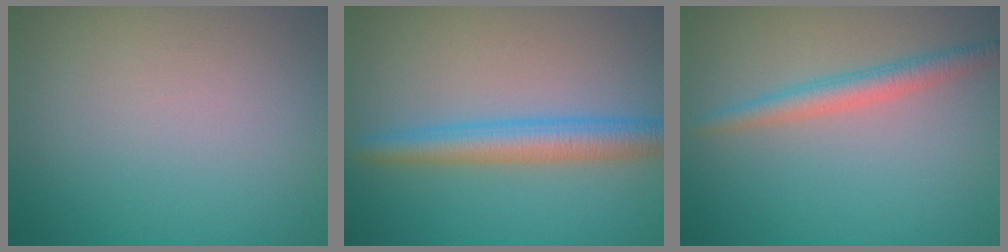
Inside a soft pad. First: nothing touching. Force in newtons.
{"total": 4.0, "press": 4.0, "slide": 0.1}
{"total": 2.6, "press": 2.6, "slide": 0.0}